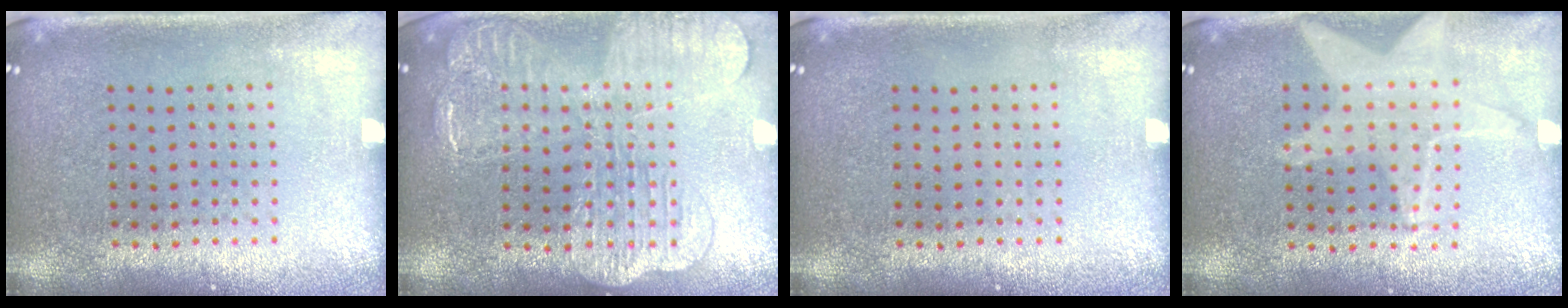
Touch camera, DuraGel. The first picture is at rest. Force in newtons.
{"total": 2.8, "press": 2.8, "slide": 0.6}
{"total": 0.0}
{"total": 1.6, "press": 1.5, "slide": 0.6}